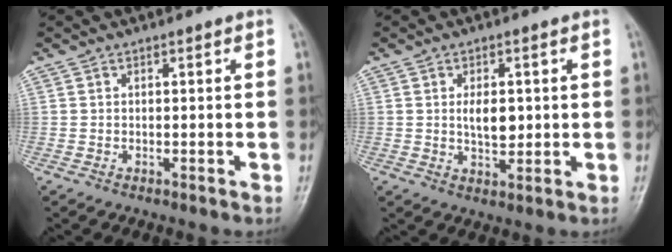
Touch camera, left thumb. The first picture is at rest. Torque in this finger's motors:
{"motor_torque": [0.86, 0.94, 0.86, 0.02, 0.03]}